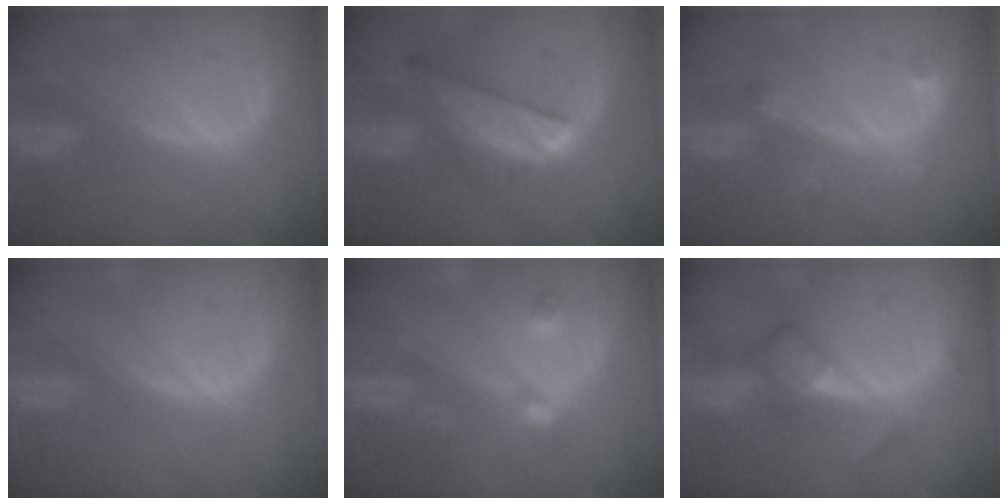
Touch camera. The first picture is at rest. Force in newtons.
{"total": 8.6, "press": 7.3, "slide": 4.4}
{"total": 2.6, "press": 2.6, "slide": 0.5}
{"total": 0.0}
{"total": 4.6, "press": 4.1, "slide": 2.1}
{"total": 5.9, "press": 5.1, "slide": 3.1}